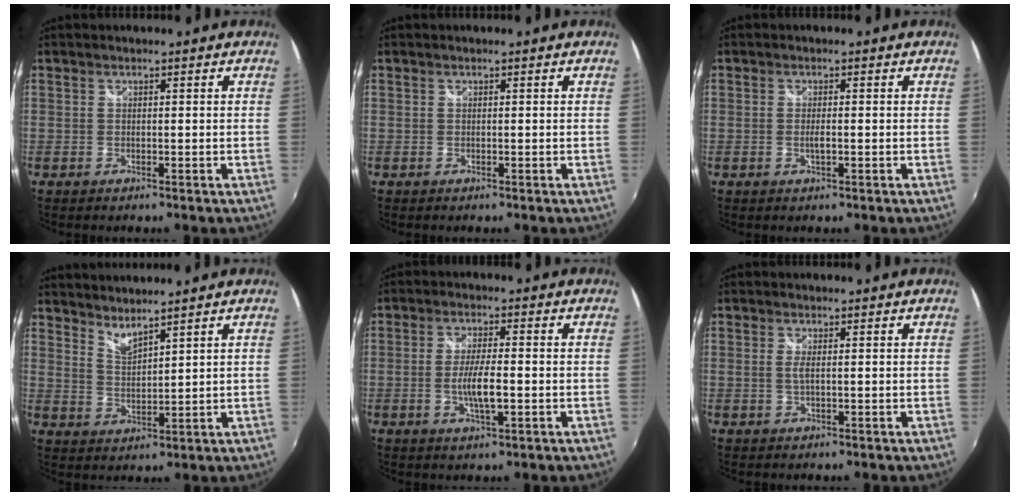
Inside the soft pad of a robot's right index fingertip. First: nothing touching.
{"total": 0.0}
{"total": 1.8, "force": [-0.4, 0.4, 1.7], "torque": [-0.032, -0.003, -0.007]}
{"total": 4.2, "force": [3.9, 0.2, 1.6], "torque": [-0.027, -0.006, 0.069]}
{"total": 5.9, "force": [-1.4, 1.1, 5.6], "torque": [-0.110, -0.005, -0.023]}
{"total": 1.4, "force": [0.1, 0.1, 1.4], "torque": [-0.028, -0.001, 0.000]}